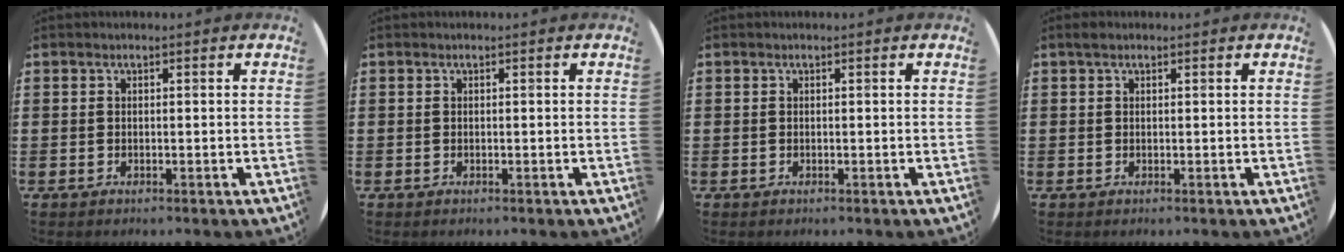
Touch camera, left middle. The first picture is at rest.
{"total": 0.0}
{"total": 0.0}
{"total": 0.7, "force": [0.5, 0.4, 0.3], "torque": [0.002, 0.002, 0.006]}